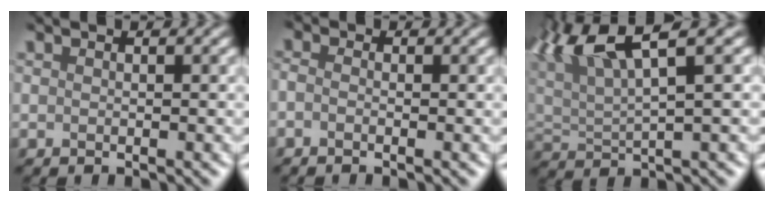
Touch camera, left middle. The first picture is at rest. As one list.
[{"total": 1.4, "force": [-1.4, -0.3, -0.4], "torque": [-0.008, -0.001, -0.007]}, {"total": 7.1, "force": [4.5, 1.0, 5.3], "torque": [-0.125, 0.026, 0.100]}]